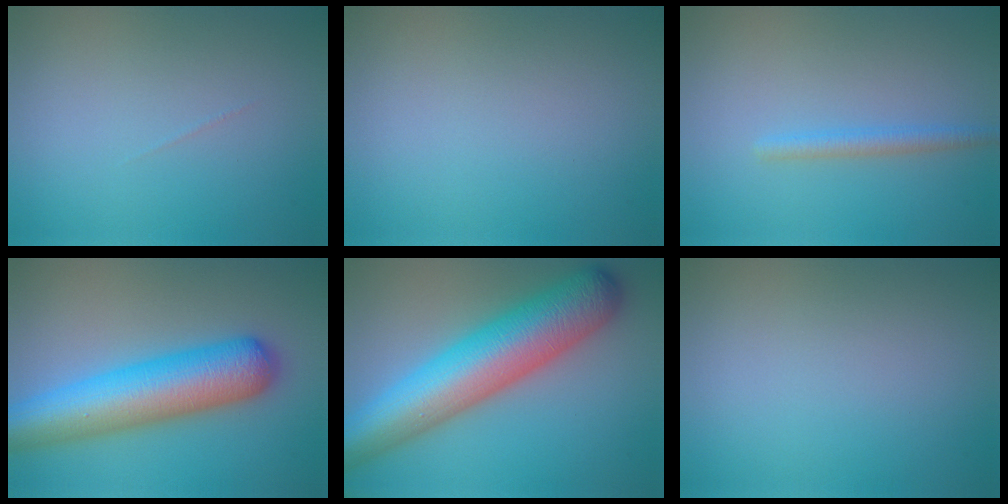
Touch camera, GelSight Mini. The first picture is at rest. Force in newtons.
{"total": 0.0}
{"total": 1.7, "press": 1.7, "slide": 0.1}
{"total": 9.4, "press": 9.4, "slide": 0.4}
{"total": 11.2, "press": 11.2, "slide": 0.4}
{"total": 0.0}